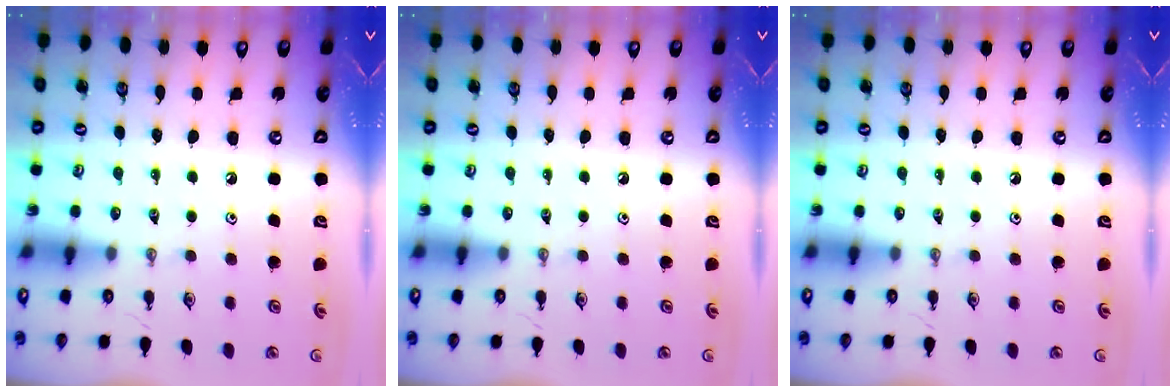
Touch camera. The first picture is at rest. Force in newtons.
{"total": 0.0}
{"total": 0.0}